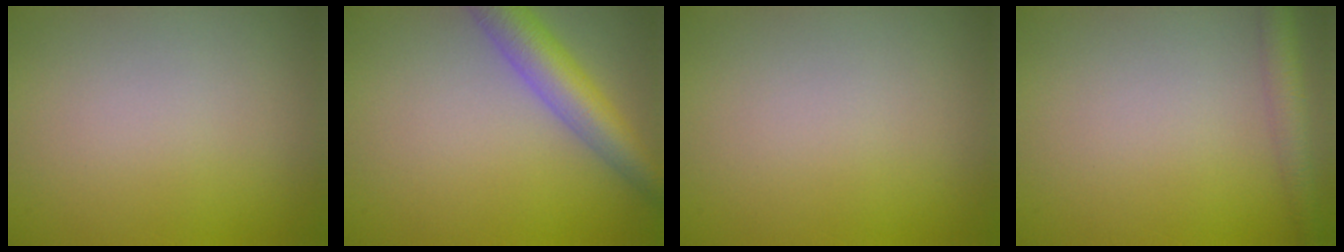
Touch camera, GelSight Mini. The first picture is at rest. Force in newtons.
{"total": 5.4, "press": 5.4, "slide": 0.2}
{"total": 0.0}
{"total": 2.8, "press": 2.8, "slide": 0.1}